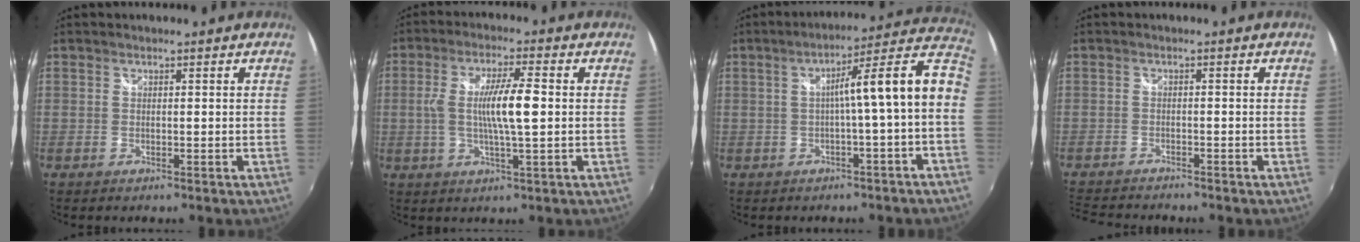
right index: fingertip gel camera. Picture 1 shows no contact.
{"total": 8.6, "force": [0.1, 0.9, 8.6], "torque": [-0.157, 0.002, 0.006]}
{"total": 12.0, "force": [-1.0, -0.2, 12.0], "torque": [-0.153, 0.033, -0.007]}
{"total": 7.0, "force": [-6.7, 0.8, 2.1], "torque": [-0.066, -0.016, -0.116]}